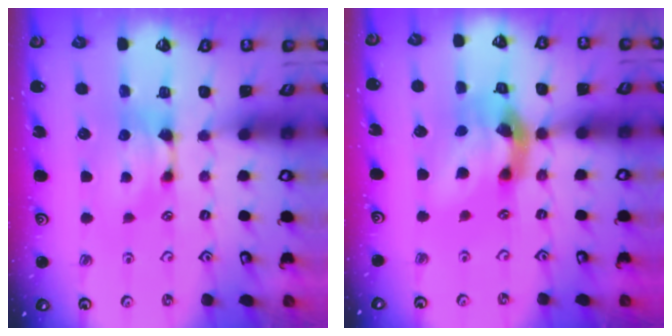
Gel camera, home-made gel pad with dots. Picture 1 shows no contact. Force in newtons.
{"total": 8.8, "press": 8.4, "slide": 2.7}